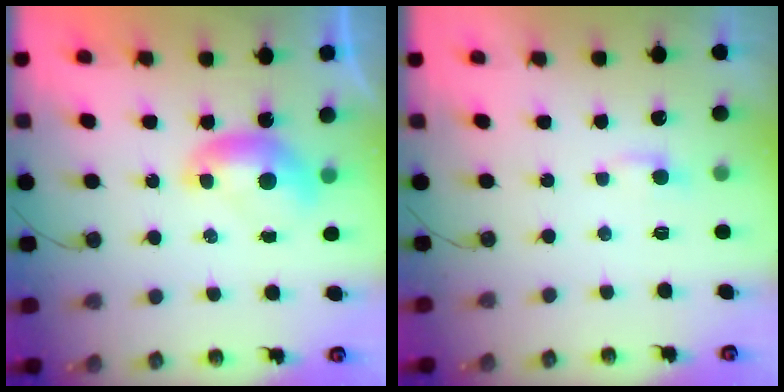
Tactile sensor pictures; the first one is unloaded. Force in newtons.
{"total": 2.3, "press": 2.3, "slide": 0.3}